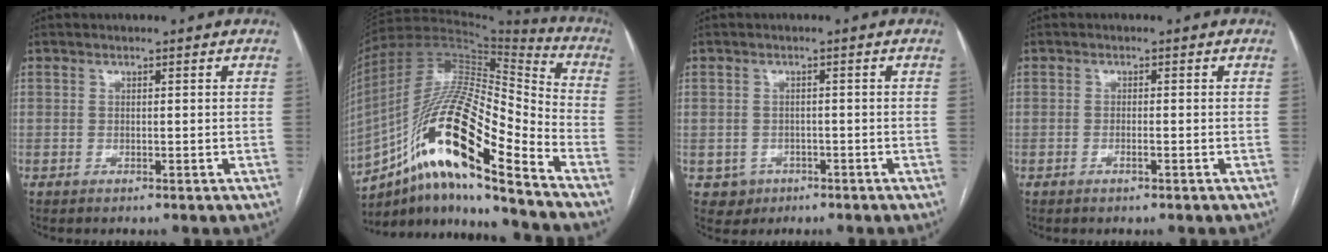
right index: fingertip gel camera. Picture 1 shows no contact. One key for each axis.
{"total": 22.3, "fx": -11.9, "fy": 3.4, "fz": 18.6, "tx": -0.358, "ty": 0.003, "tz": -0.211}
{"total": 3.0, "fx": -1.2, "fy": 2.7, "fz": 0.2, "tx": 0.005, "ty": 0.010, "tz": -0.014}
{"total": 1.0, "fx": -0.5, "fy": 0.1, "fz": 0.9, "tx": -0.020, "ty": 0.000, "tz": -0.009}